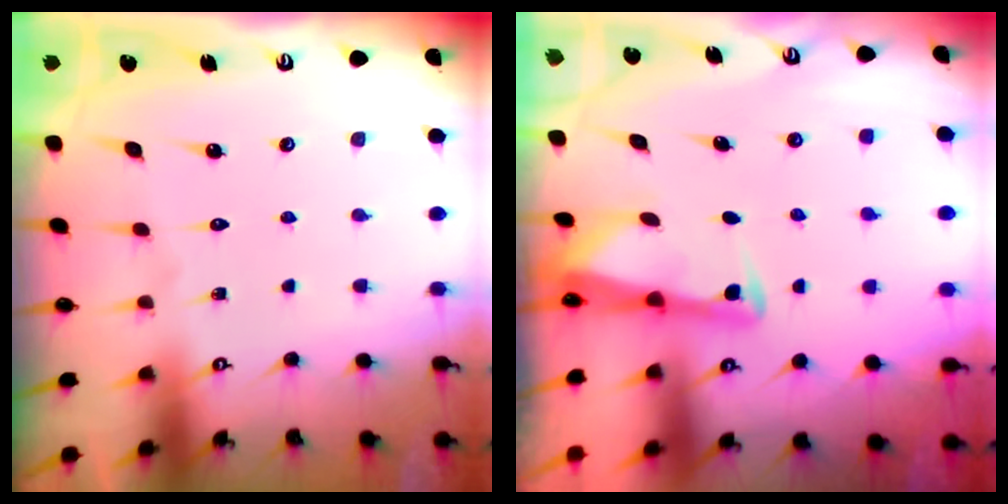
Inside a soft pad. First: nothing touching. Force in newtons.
{"total": 2.7, "press": 2.7, "slide": 0.2}